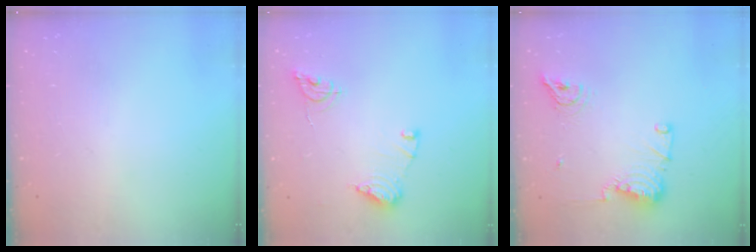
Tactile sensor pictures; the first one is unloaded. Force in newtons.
{"total": 10.2, "press": 10.2, "slide": 0.6}
{"total": 11.6, "press": 11.5, "slide": 1.6}